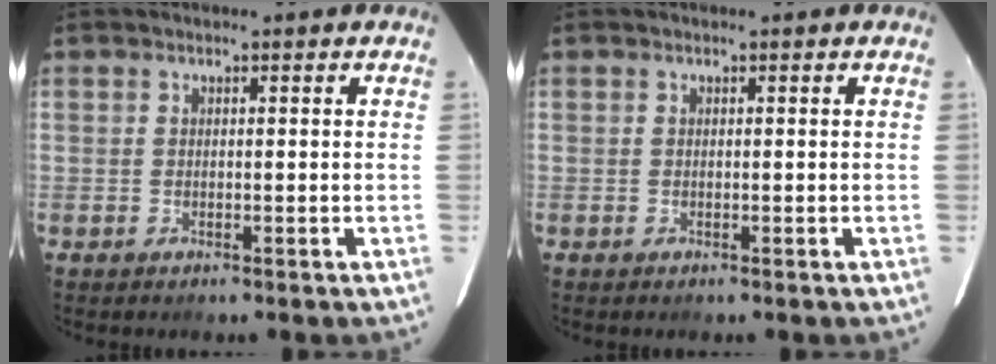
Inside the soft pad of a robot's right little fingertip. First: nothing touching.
{"total": 0.0}